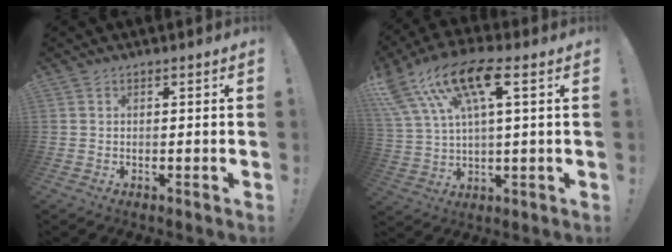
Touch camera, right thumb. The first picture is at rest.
{"total": 15.7, "force": [7.3, 6.1, 12.5], "torque": [-0.242, -0.022, 0.124]}